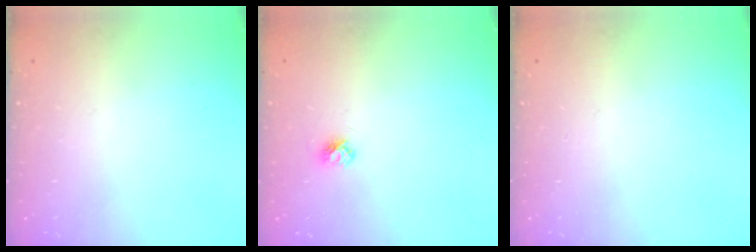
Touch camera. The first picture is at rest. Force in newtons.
{"total": 3.9, "press": 3.8, "slide": 0.7}
{"total": 0.0}